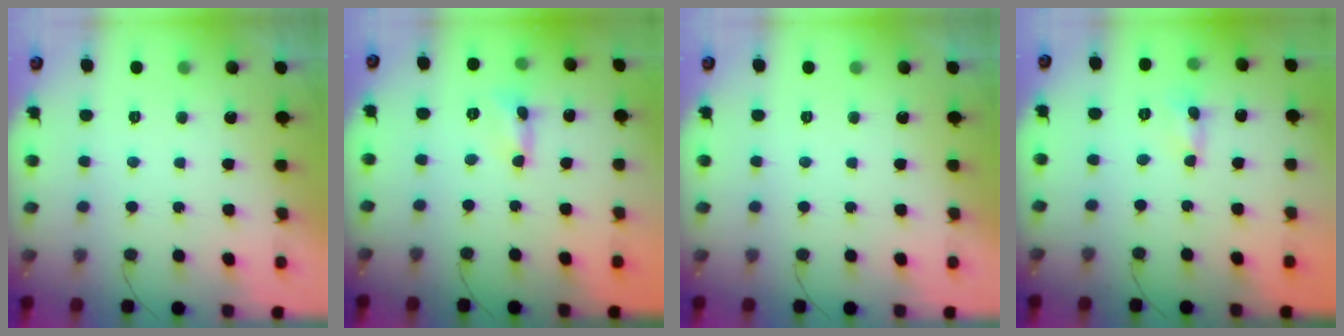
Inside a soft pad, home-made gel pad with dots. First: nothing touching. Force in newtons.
{"total": 1.0, "press": 1.0, "slide": 0.1}
{"total": 0.0}
{"total": 0.0}